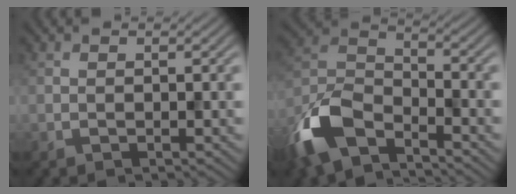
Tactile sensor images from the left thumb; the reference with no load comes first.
{"total": 11.6, "force": [-7.8, 5.0, 7.1], "torque": [-0.159, -0.011, -0.173]}